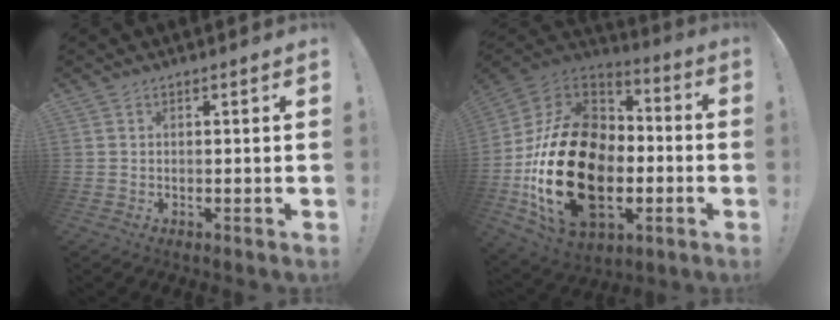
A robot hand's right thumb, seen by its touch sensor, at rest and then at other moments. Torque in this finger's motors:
{"motor_torque": [2.32, 2.68, 2.21, -0.56, 1.05]}